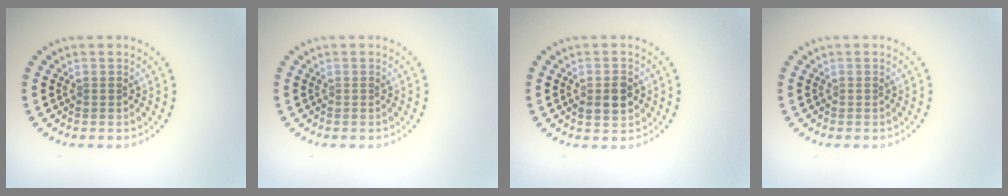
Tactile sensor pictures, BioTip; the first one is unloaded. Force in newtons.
{"total": 0.0}
{"total": 2.5, "press": 2.5, "slide": 0.2}
{"total": 0.0}